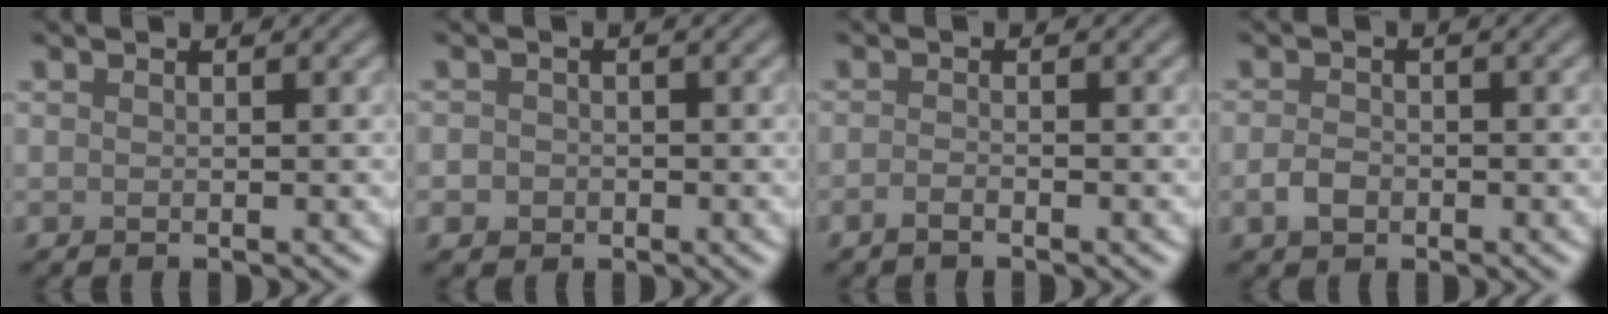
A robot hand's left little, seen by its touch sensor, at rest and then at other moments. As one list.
[{"total": 1.7, "force": [-0.5, 1.6, 0.5], "torque": [0.005, 0.000, -0.012]}, {"total": 1.0, "force": [-0.7, 0.2, 0.6], "torque": [-0.013, 0.001, -0.013]}, {"total": 1.9, "force": [-0.8, 1.4, 1.1], "torque": [-0.022, 0.000, -0.018]}]